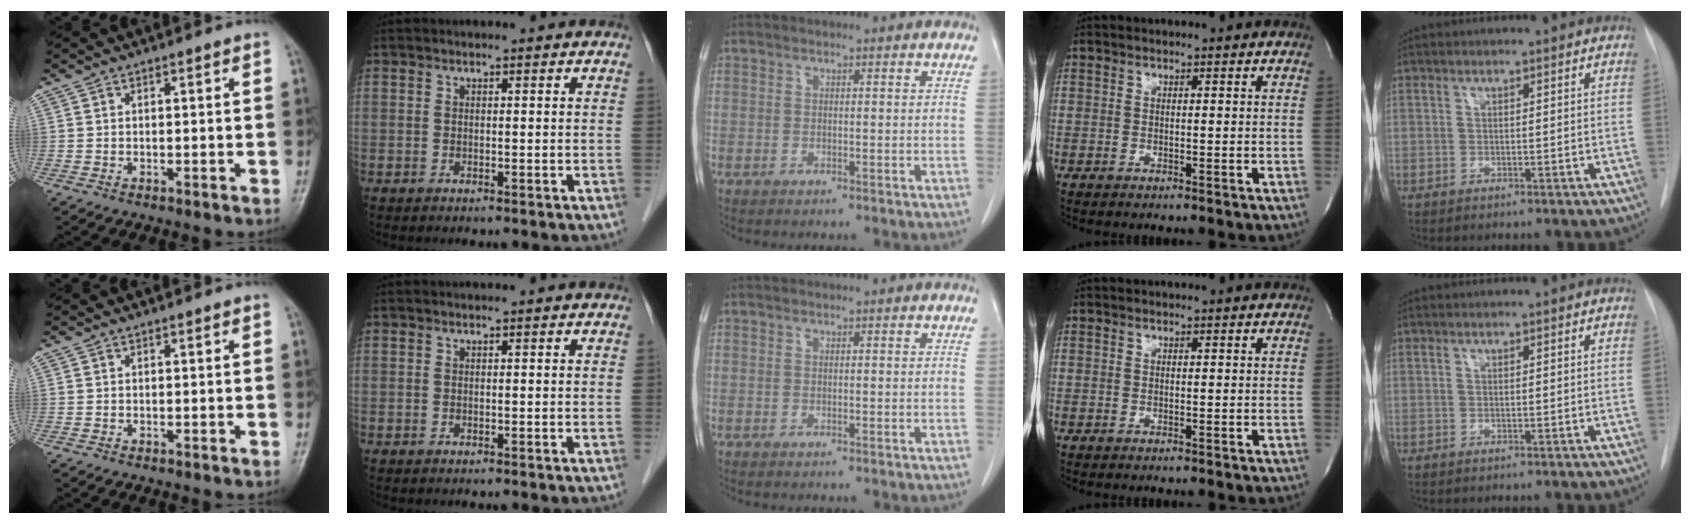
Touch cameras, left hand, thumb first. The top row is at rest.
{}